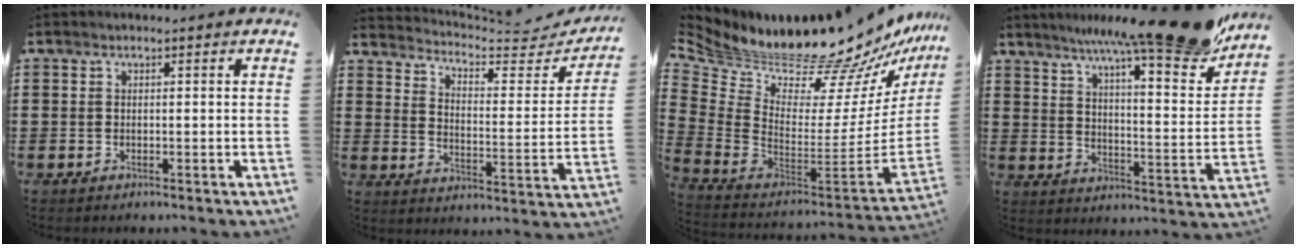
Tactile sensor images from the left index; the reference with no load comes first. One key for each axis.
{"total": 3.8, "fx": 3.6, "fy": 0.6, "fz": 1.0, "tx": -0.037, "ty": -0.035, "tz": 0.054}
{"total": 11.4, "fx": 10.7, "fy": 1.7, "fz": 3.6, "tx": -0.097, "ty": -0.103, "tz": 0.172}
{"total": 15.7, "fx": 12.6, "fy": 0.5, "fz": 9.3, "tx": -0.155, "ty": -0.077, "tz": 0.196}